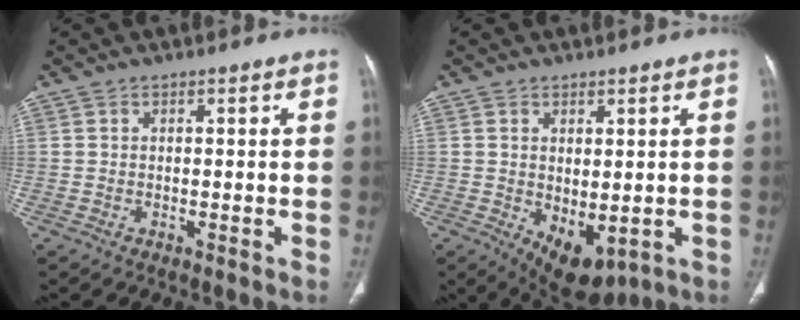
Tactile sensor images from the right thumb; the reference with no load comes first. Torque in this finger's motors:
{"motor_torque": [-0.07, 0.47, 0.00, -0.05, 0.06]}